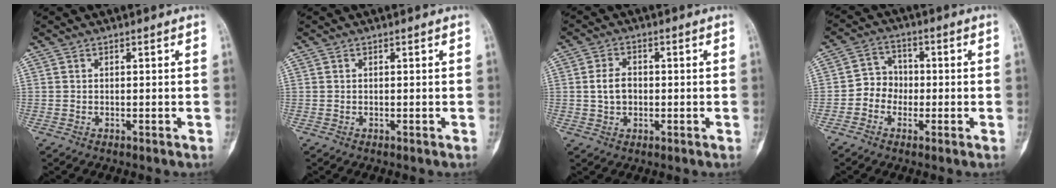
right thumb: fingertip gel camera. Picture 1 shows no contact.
{"total": 0.0}
{"total": 4.5, "force": [-0.1, 3.4, 3.0], "torque": [-0.054, 0.010, -0.002]}
{"total": 5.6, "force": [-1.4, 5.1, 2.0], "torque": [-0.003, 0.019, -0.039]}